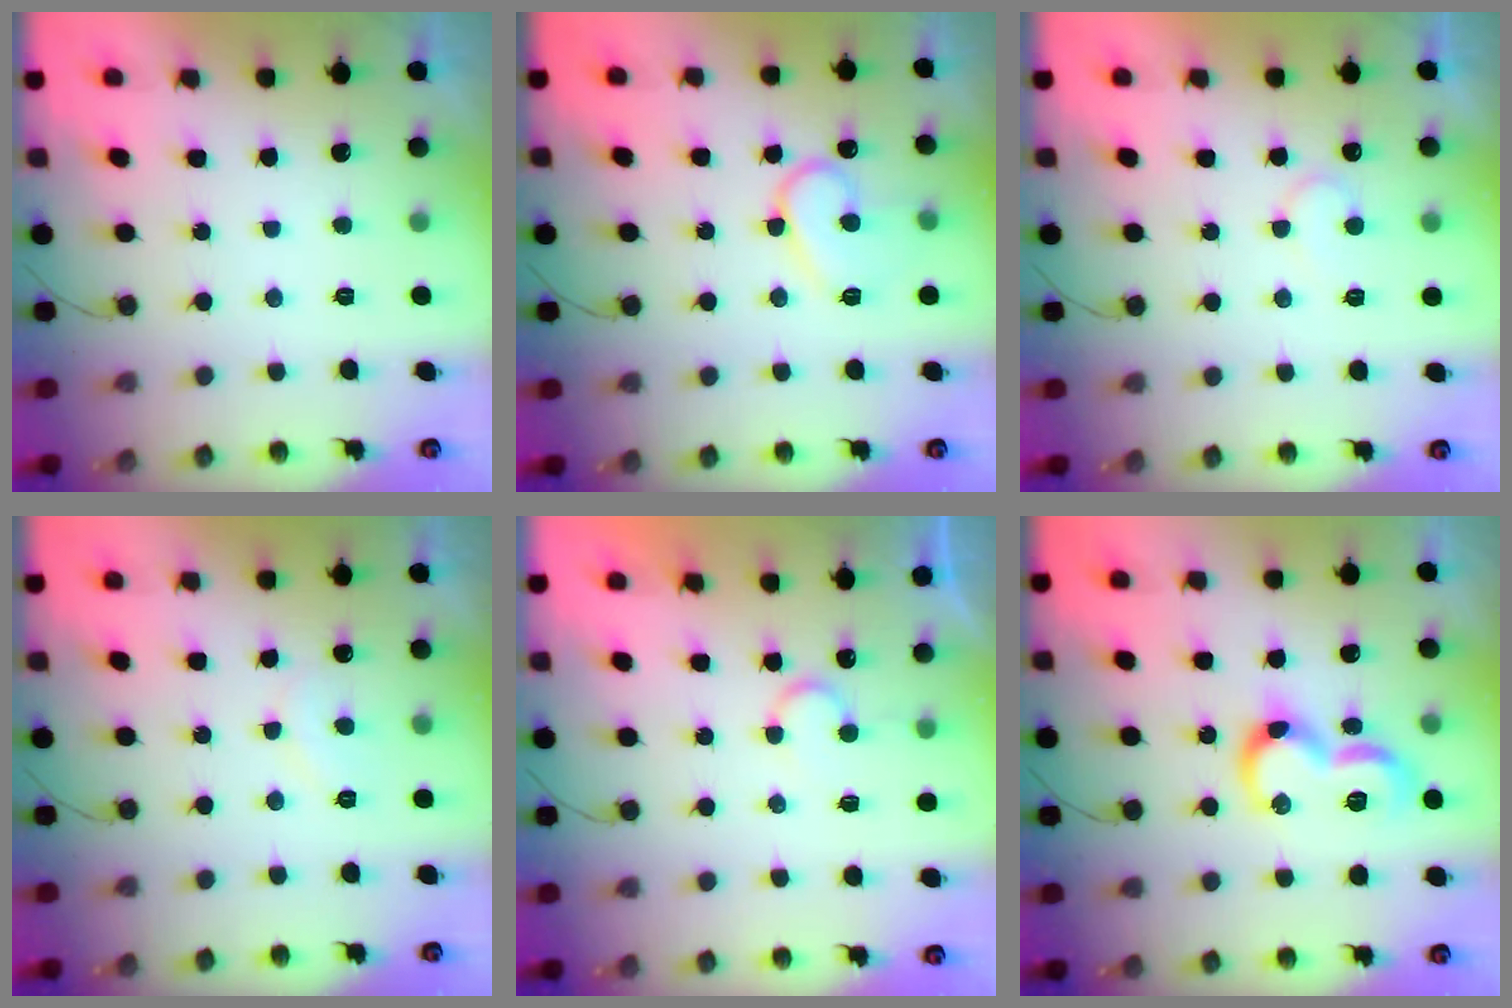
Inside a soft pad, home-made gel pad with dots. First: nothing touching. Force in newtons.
{"total": 12.2, "press": 12.1, "slide": 1.3}
{"total": 5.8, "press": 5.8, "slide": 0.4}
{"total": 6.5, "press": 6.4, "slide": 0.6}
{"total": 5.9, "press": 5.9, "slide": 0.4}
{"total": 13.0, "press": 12.9, "slide": 1.2}